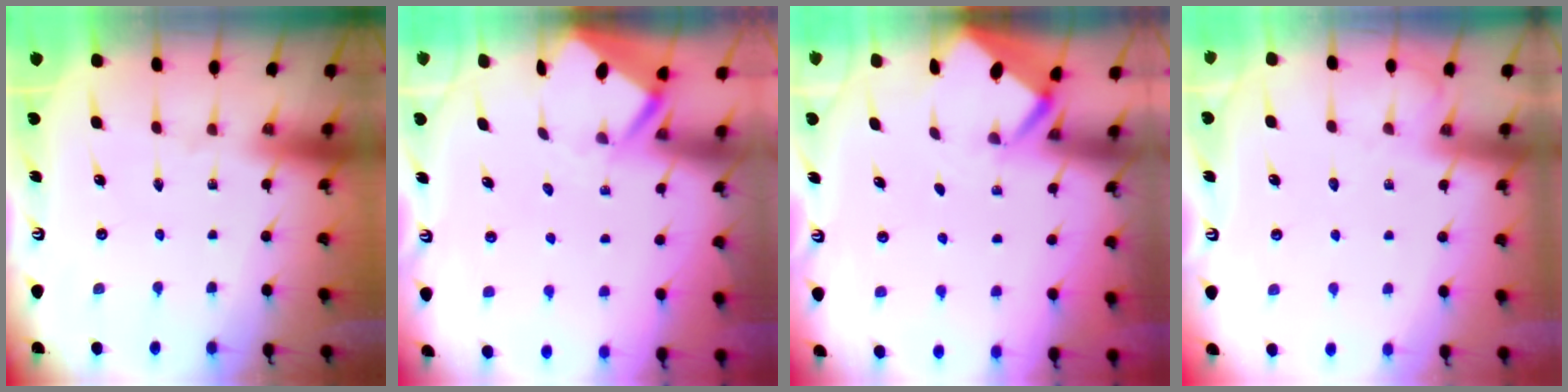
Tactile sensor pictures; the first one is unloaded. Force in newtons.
{"total": 3.5, "press": 3.4, "slide": 0.3}
{"total": 2.2, "press": 2.2, "slide": 0.1}
{"total": 3.8, "press": 3.8, "slide": 0.5}